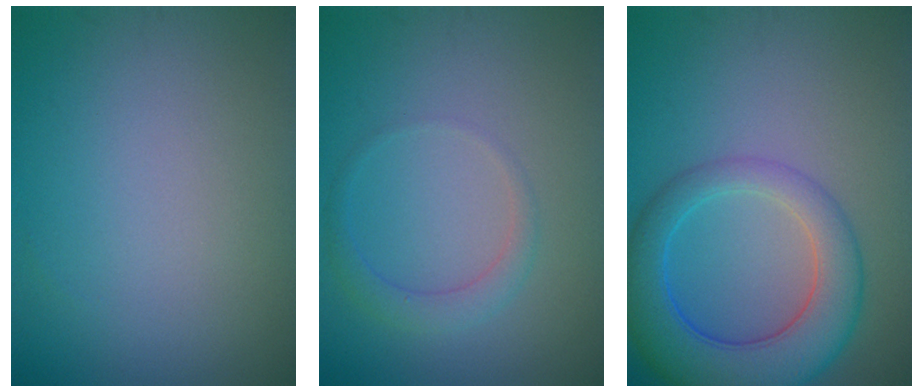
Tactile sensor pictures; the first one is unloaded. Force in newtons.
{"total": 1.8, "press": 1.8, "slide": 0.1}
{"total": 7.2, "press": 7.2, "slide": 0.3}